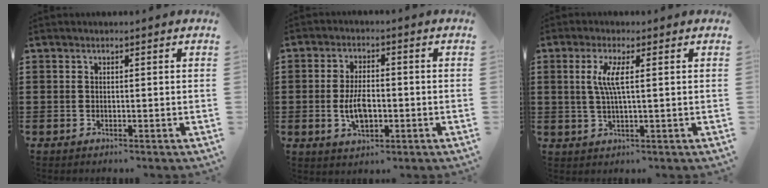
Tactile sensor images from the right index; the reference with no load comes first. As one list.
[{"total": 5.7, "force": [-1.0, 2.8, 4.8], "torque": [-0.105, -0.001, -0.022]}, {"total": 4.3, "force": [1.1, 0.1, 4.2], "torque": [-0.088, -0.005, 0.015]}]